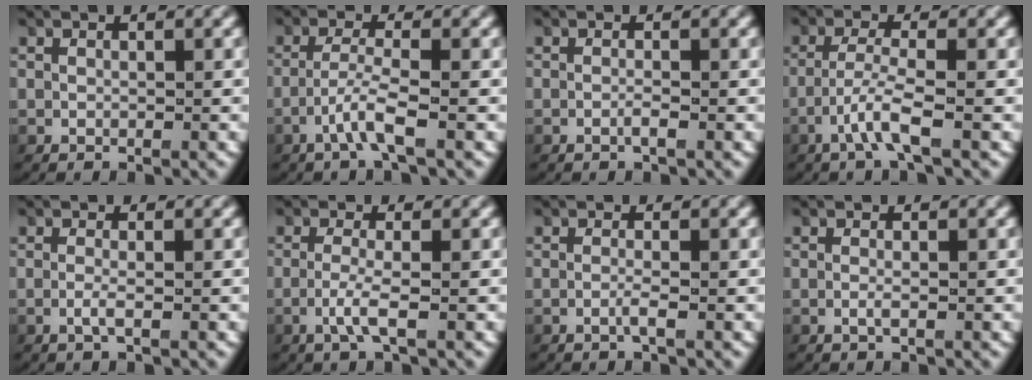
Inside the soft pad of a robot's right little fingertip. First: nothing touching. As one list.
[{"total": 2.9, "force": [-1.6, 0.1, 2.5], "torque": [-0.053, -0.004, -0.028]}, {"total": 0.8, "force": [-0.6, 0.1, 0.6], "torque": [-0.014, -0.001, -0.013]}, {"total": 3.2, "force": [-1.6, 0.3, 2.7], "torque": [-0.061, -0.005, -0.028]}, {"total": 1.2, "force": [-0.6, 0.1, 1.0], "torque": [-0.030, -0.008, -0.009]}, {"total": 2.2, "force": [-0.7, 0.2, 2.0], "torque": [-0.054, -0.009, -0.011]}, {"total": 1.1, "force": [-0.6, 0.0, 0.9], "torque": [-0.022, -0.003, -0.013]}, {"total": 0.7, "force": [-0.4, 0.1, 0.6], "torque": [-0.019, -0.006, -0.005]}]